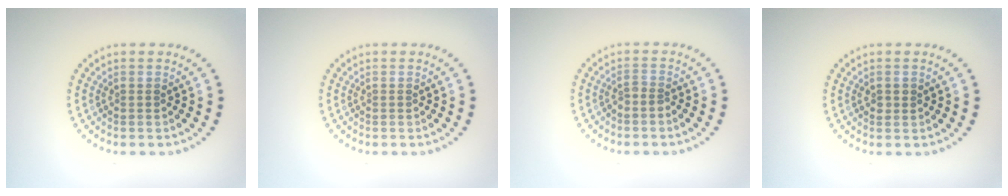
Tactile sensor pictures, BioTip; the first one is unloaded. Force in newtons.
{"total": 0.0}
{"total": 1.0, "press": 0.5, "slide": 0.8}
{"total": 1.0, "press": 1.0, "slide": 0.1}